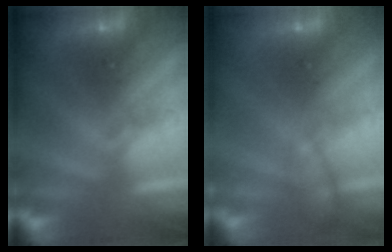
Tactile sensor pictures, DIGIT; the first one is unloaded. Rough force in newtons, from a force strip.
{"total": 2.3}